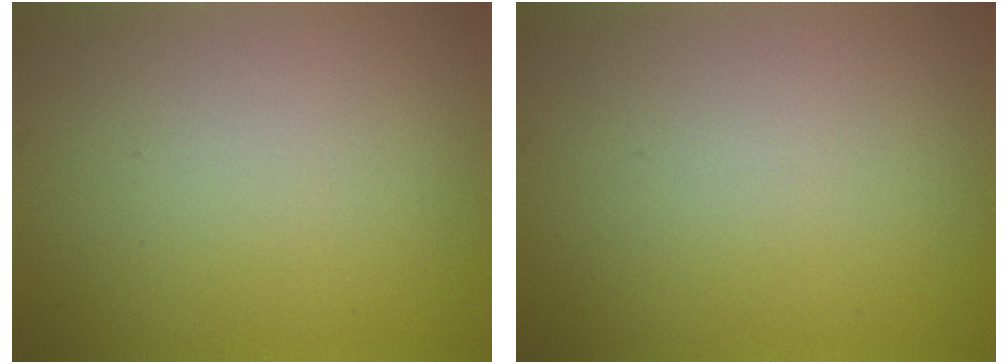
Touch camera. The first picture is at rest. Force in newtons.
{"total": 0.0}